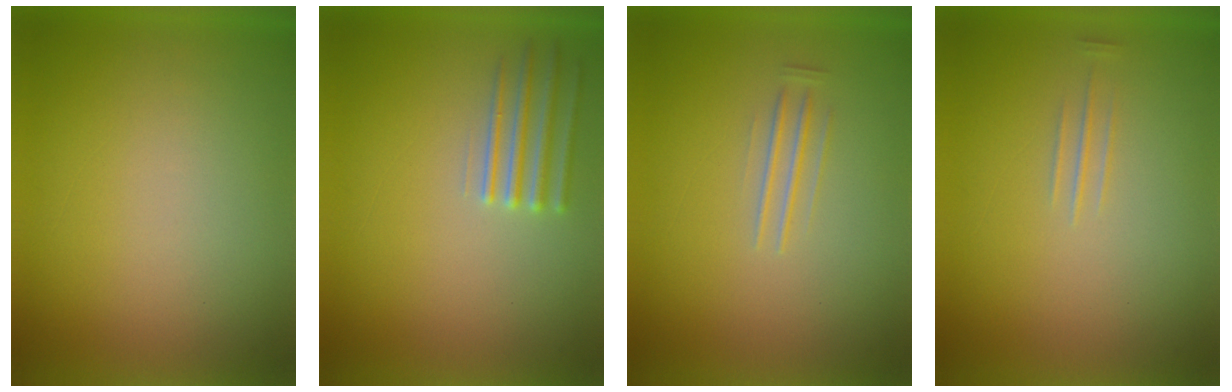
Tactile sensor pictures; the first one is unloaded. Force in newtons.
{"total": 2.2}
{"total": 1.6}
{"total": 1.1}